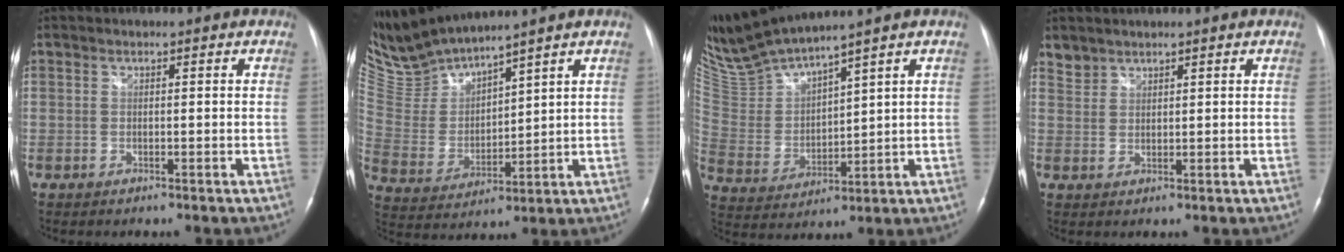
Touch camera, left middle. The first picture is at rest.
{"total": 9.2, "force": [9.1, -0.7, 1.5], "torque": [-0.060, -0.004, 0.206]}
{"total": 11.2, "force": [10.3, -0.6, 4.3], "torque": [-0.105, -0.002, 0.216]}
{"total": 2.2, "force": [1.9, 0.9, -0.3], "torque": [0.008, 0.009, 0.038]}